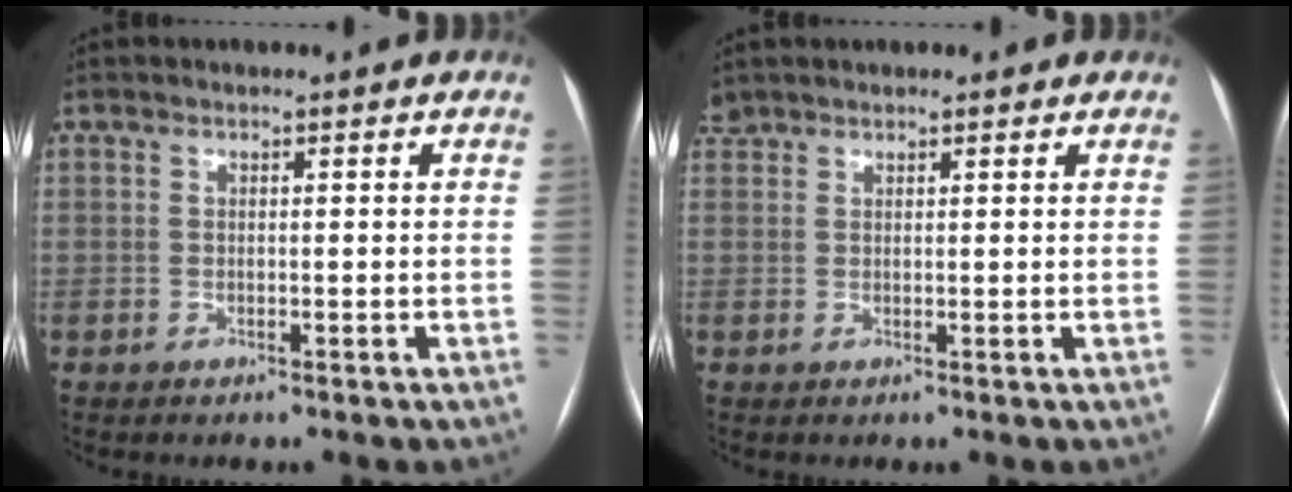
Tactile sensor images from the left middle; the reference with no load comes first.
{"total": 3.2, "force": [2.7, 1.5, 0.5], "torque": [-0.004, 0.022, 0.044]}